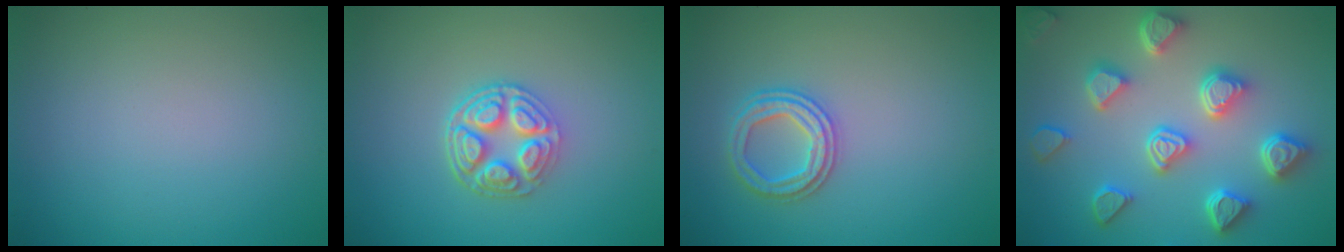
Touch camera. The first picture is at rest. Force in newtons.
{"total": 4.8, "press": 3.6, "slide": 3.2}
{"total": 2.6, "press": 2.6, "slide": 0.1}
{"total": 7.1, "press": 5.8, "slide": 4.1}